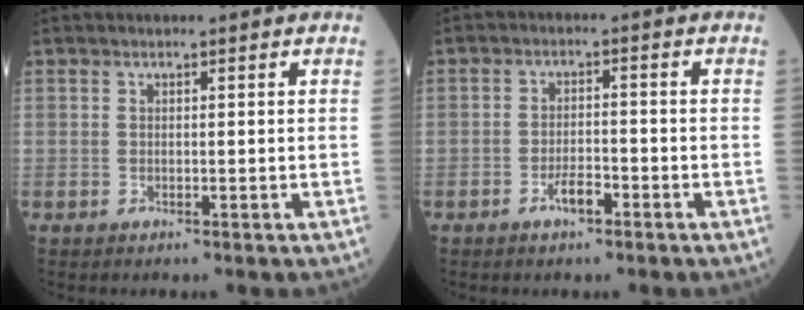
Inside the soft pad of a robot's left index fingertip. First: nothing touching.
{"total": 3.2, "force": [-2.0, 1.0, 2.3], "torque": [-0.043, 0.003, -0.037]}